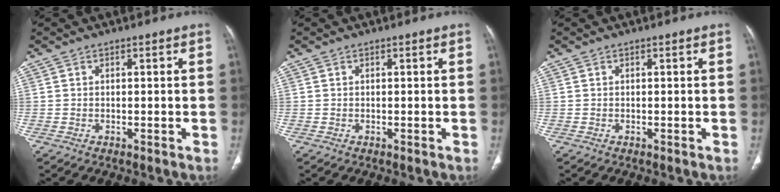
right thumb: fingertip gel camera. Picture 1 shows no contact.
{"total": 0.0}
{"total": 0.0}